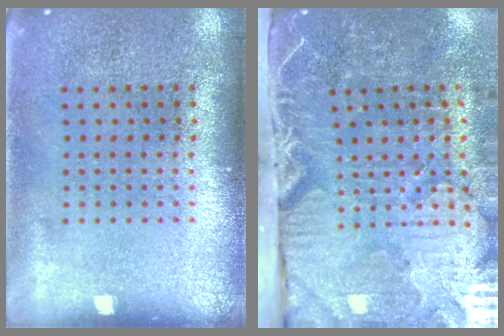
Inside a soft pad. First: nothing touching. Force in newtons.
{"total": 5.3, "press": 4.4, "slide": 2.9}